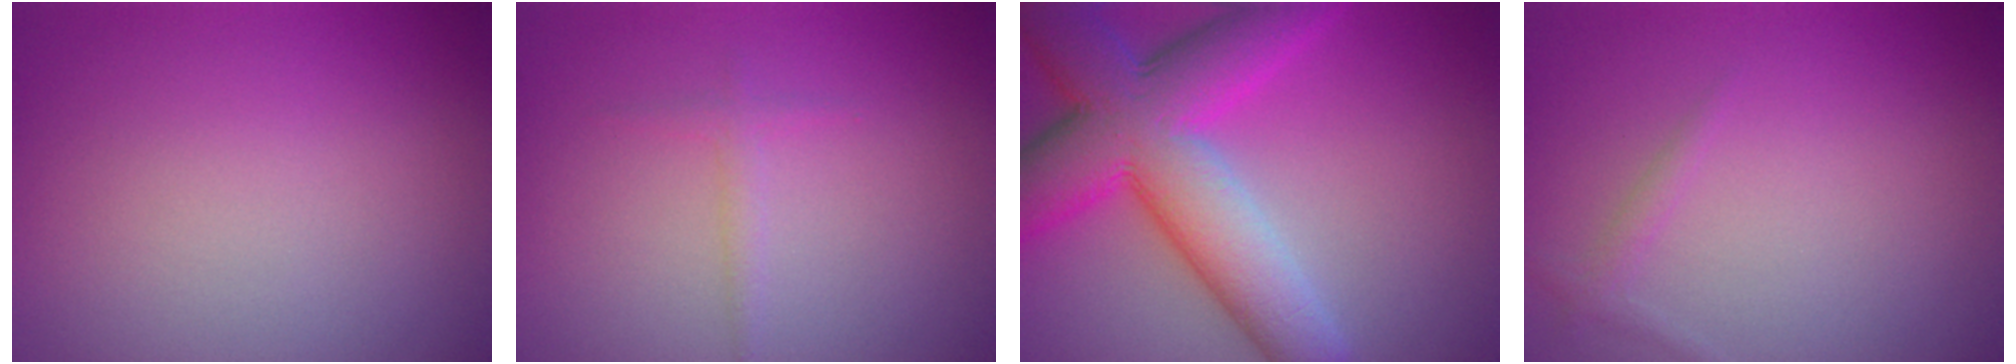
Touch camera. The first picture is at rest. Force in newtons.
{"total": 0.9, "press": 0.9, "slide": 0.0}
{"total": 10.6, "press": 10.6, "slide": 0.3}
{"total": 0.9, "press": 0.9, "slide": 0.0}